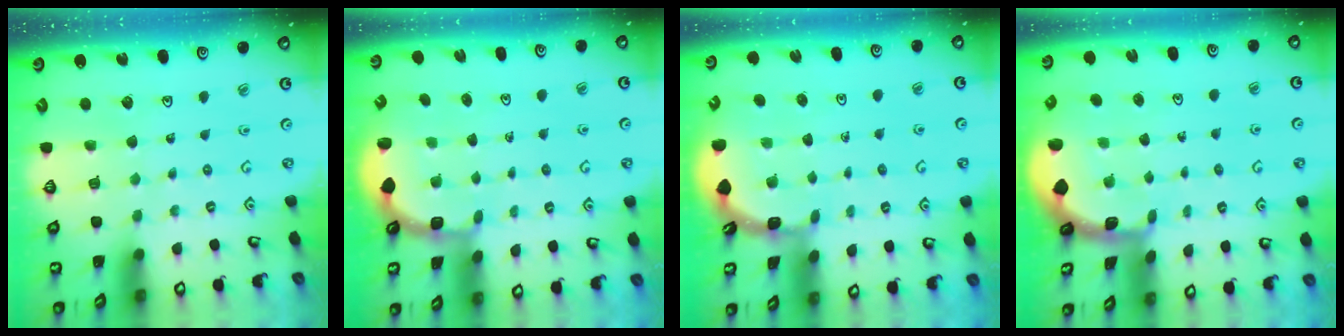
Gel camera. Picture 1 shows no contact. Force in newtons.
{"total": 2.4, "press": 1.8, "slide": 1.6}
{"total": 1.8, "press": 1.8, "slide": 0.1}
{"total": 2.3, "press": 2.3, "slide": 0.3}